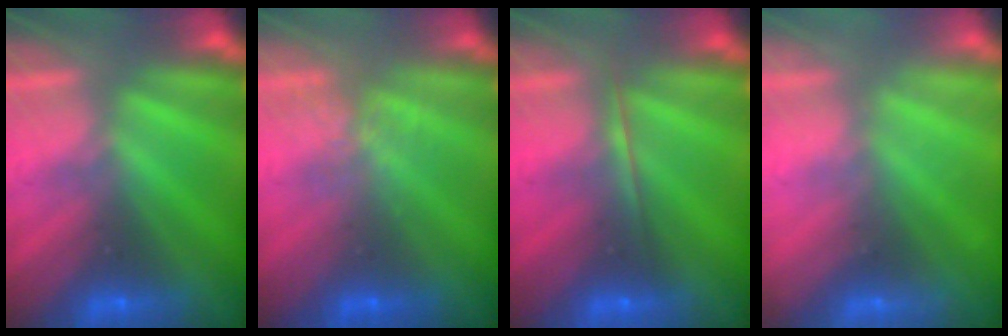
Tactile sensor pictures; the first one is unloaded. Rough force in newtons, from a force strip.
{"total": 1.5}
{"total": 1.7}
{"total": 2.0}